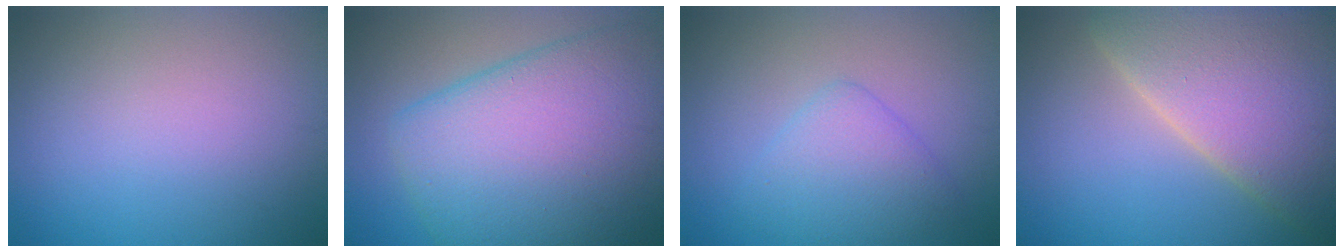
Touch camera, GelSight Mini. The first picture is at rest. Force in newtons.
{"total": 12.4, "press": 12.4, "slide": 0.6}
{"total": 3.5, "press": 3.5, "slide": 0.2}
{"total": 10.8, "press": 10.8, "slide": 0.8}